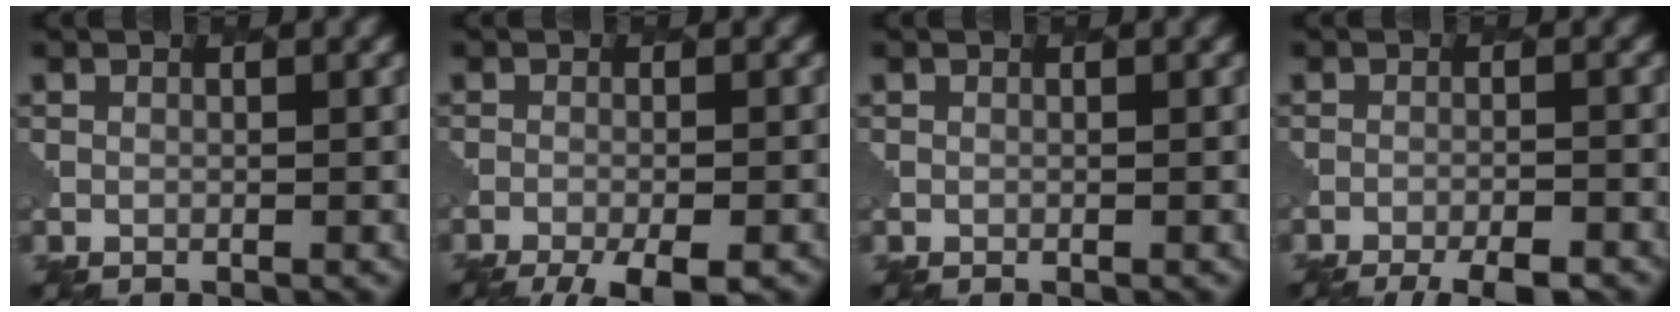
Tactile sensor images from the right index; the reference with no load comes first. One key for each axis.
{"total": 6.0, "fx": -4.5, "fy": 1.5, "fz": 3.7, "tx": -0.058, "ty": -0.017, "tz": -0.064}
{"total": 0.0}
{"total": 5.8, "fx": -5.0, "fy": 1.3, "fz": 2.6, "tx": -0.035, "ty": -0.003, "tz": -0.070}